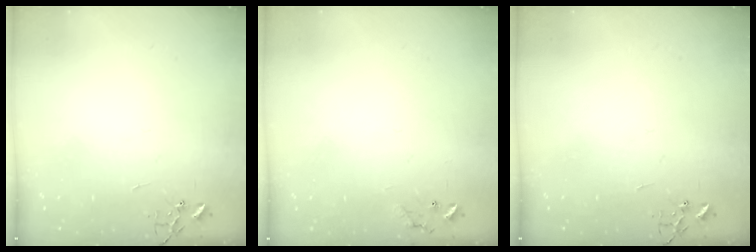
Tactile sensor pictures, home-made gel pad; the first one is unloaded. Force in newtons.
{"total": 7.7, "press": 7.7, "slide": 0.5}
{"total": 0.0}